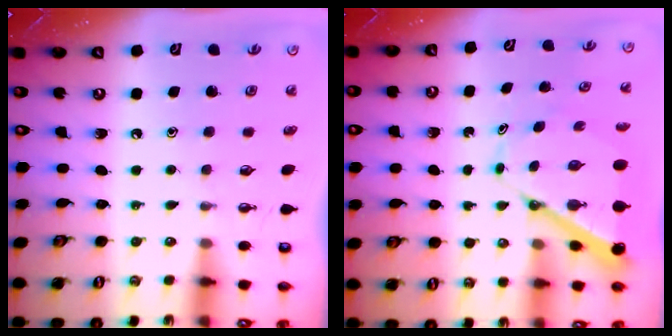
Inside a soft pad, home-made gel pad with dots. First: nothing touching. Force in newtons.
{"total": 8.2, "press": 8.1, "slide": 0.8}